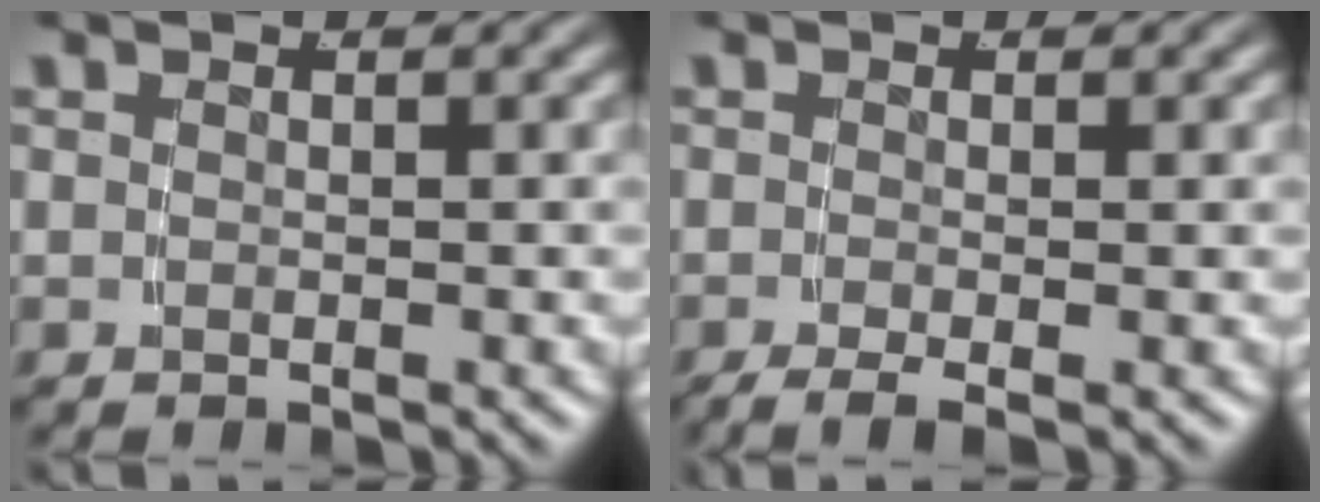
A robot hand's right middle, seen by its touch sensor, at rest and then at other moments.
{"total": 2.8, "force": [-2.2, 0.6, 1.7], "torque": [-0.030, -0.014, -0.028]}